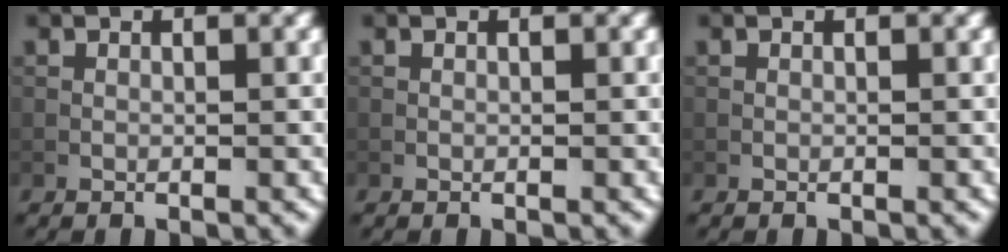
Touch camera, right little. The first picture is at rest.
{"total": 0.0}
{"total": 0.0}